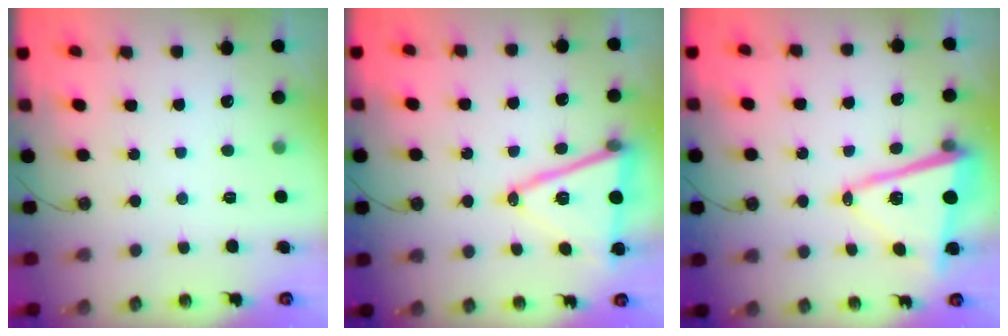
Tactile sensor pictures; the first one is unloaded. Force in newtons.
{"total": 15.7, "press": 15.2, "slide": 3.7}
{"total": 13.0, "press": 12.9, "slide": 1.8}